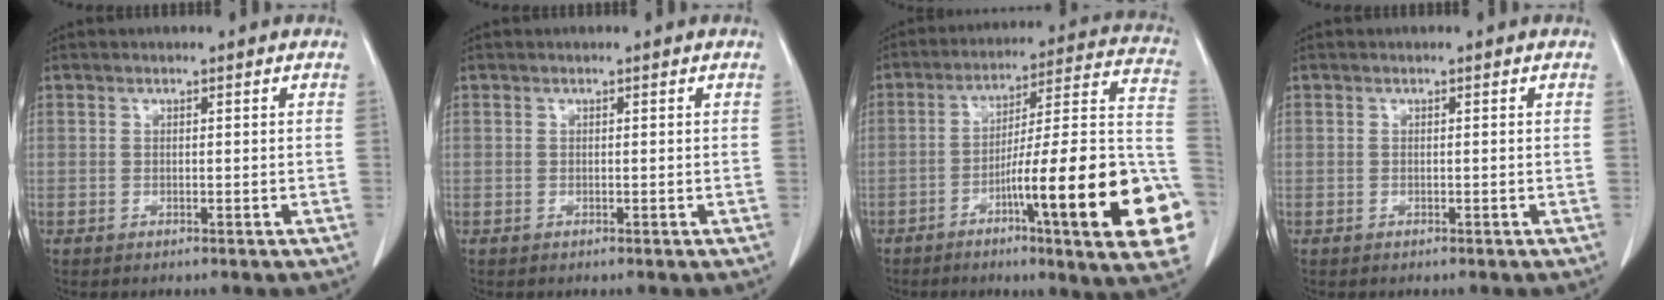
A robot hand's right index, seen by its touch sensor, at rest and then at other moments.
{"total": 0.0}
{"total": 25.1, "force": [-8.2, 1.3, 23.6], "torque": [-0.240, 0.004, -0.120]}
{"total": 0.0}